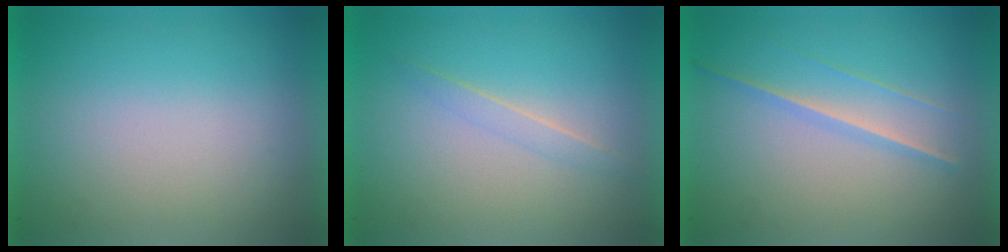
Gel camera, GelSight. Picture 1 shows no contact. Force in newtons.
{"total": 1.1}
{"total": 1.3}